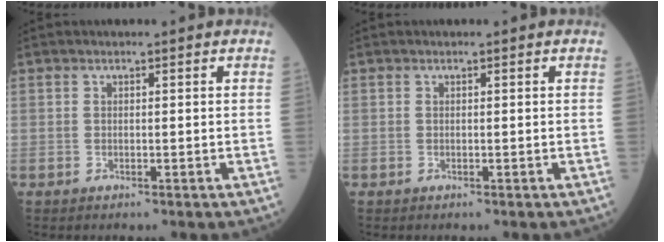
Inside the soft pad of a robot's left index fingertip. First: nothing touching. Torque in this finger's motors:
{"motor_torque": [0.00, 0.00, 0.00, 0.00]}